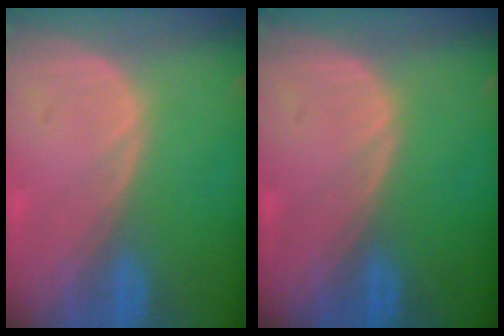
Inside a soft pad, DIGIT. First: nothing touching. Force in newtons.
{"total": 0.0}